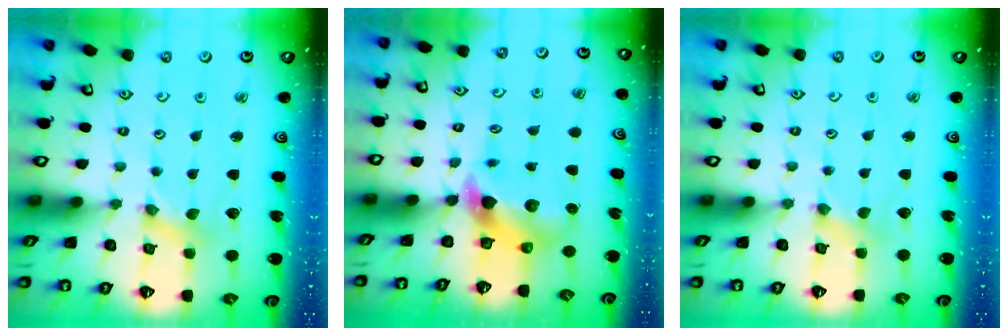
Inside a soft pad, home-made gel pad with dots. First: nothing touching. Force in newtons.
{"total": 7.0, "press": 6.9, "slide": 1.0}
{"total": 1.0, "press": 1.0, "slide": 0.2}